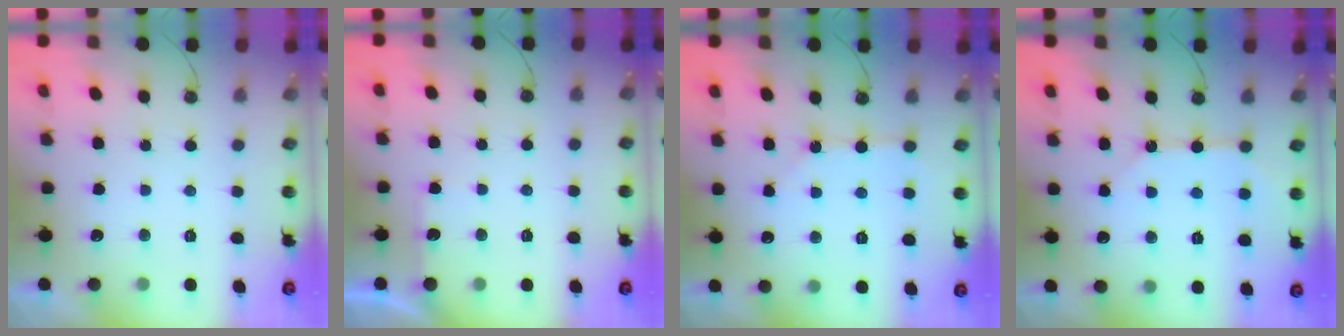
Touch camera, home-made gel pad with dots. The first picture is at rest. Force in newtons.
{"total": 3.5, "press": 3.5, "slide": 0.5}
{"total": 2.6, "press": 2.5, "slide": 0.4}
{"total": 7.8, "press": 7.8, "slide": 0.6}